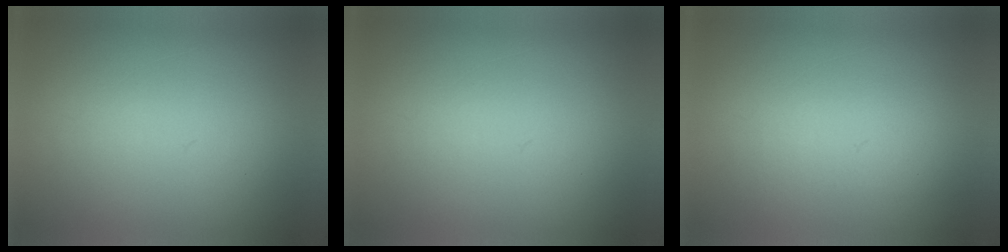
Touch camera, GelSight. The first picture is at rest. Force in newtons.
{"total": 0.0}
{"total": 1.4}